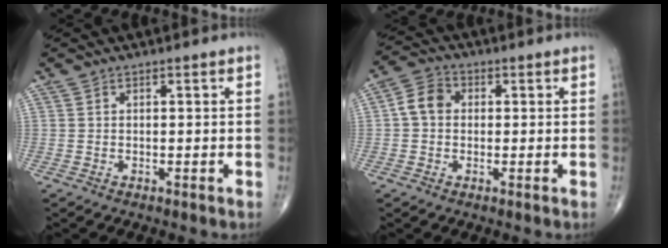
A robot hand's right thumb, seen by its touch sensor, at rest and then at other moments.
{"total": 5.1, "force": [0.2, 4.2, 3.0], "torque": [-0.047, 0.015, -0.007]}